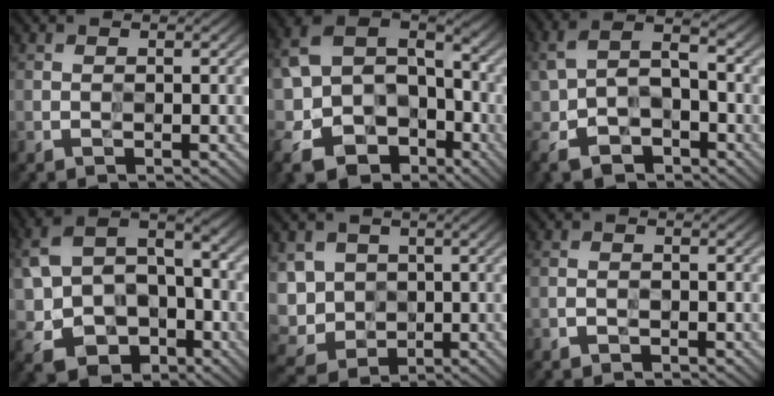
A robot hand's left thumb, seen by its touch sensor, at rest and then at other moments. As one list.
[{"total": 16.1, "force": [-6.6, 12.3, 8.2], "torque": [-0.212, -0.025, -0.096]}, {"total": 9.5, "force": [-4.2, 6.0, 6.0], "torque": [-0.139, -0.022, -0.080]}, {"total": 13.6, "force": [-3.5, 10.0, 8.6], "torque": [-0.198, -0.021, -0.058]}, {"total": 7.0, "force": [0.0, 6.1, 3.3], "torque": [-0.107, -0.012, -0.002]}, {"total": 1.2, "force": [-1.0, 0.6, 0.5], "torque": [-0.010, 0.001, -0.022]}]